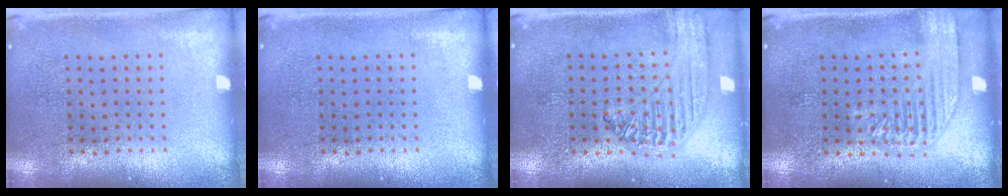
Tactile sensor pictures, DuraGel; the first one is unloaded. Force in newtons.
{"total": 0.0}
{"total": 1.3, "press": 1.3, "slide": 0.2}
{"total": 1.8, "press": 1.8, "slide": 0.4}